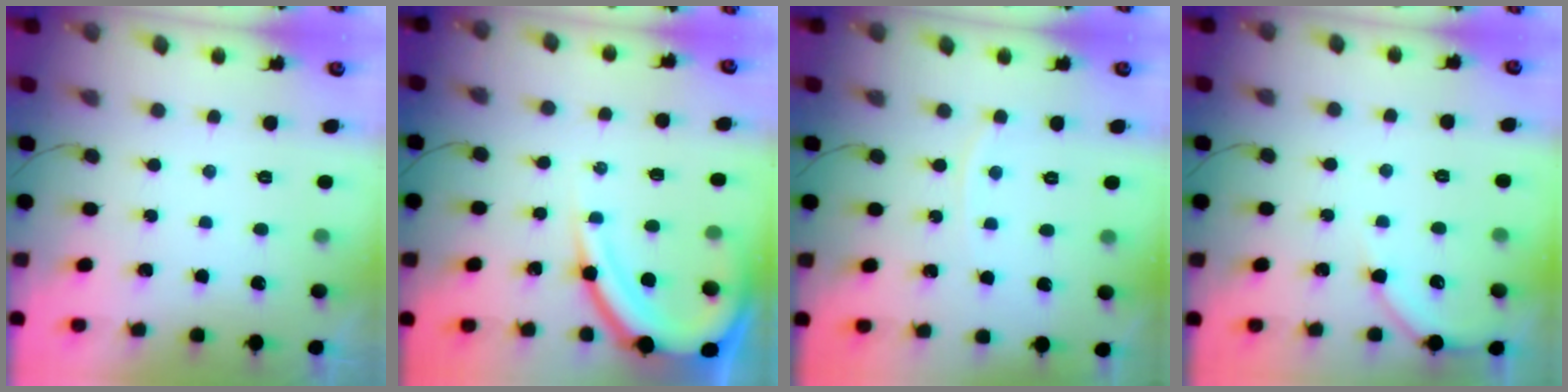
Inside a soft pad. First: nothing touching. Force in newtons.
{"total": 12.4, "press": 12.4, "slide": 1.3}
{"total": 2.9, "press": 2.9, "slide": 0.5}
{"total": 5.2, "press": 5.1, "slide": 0.8}